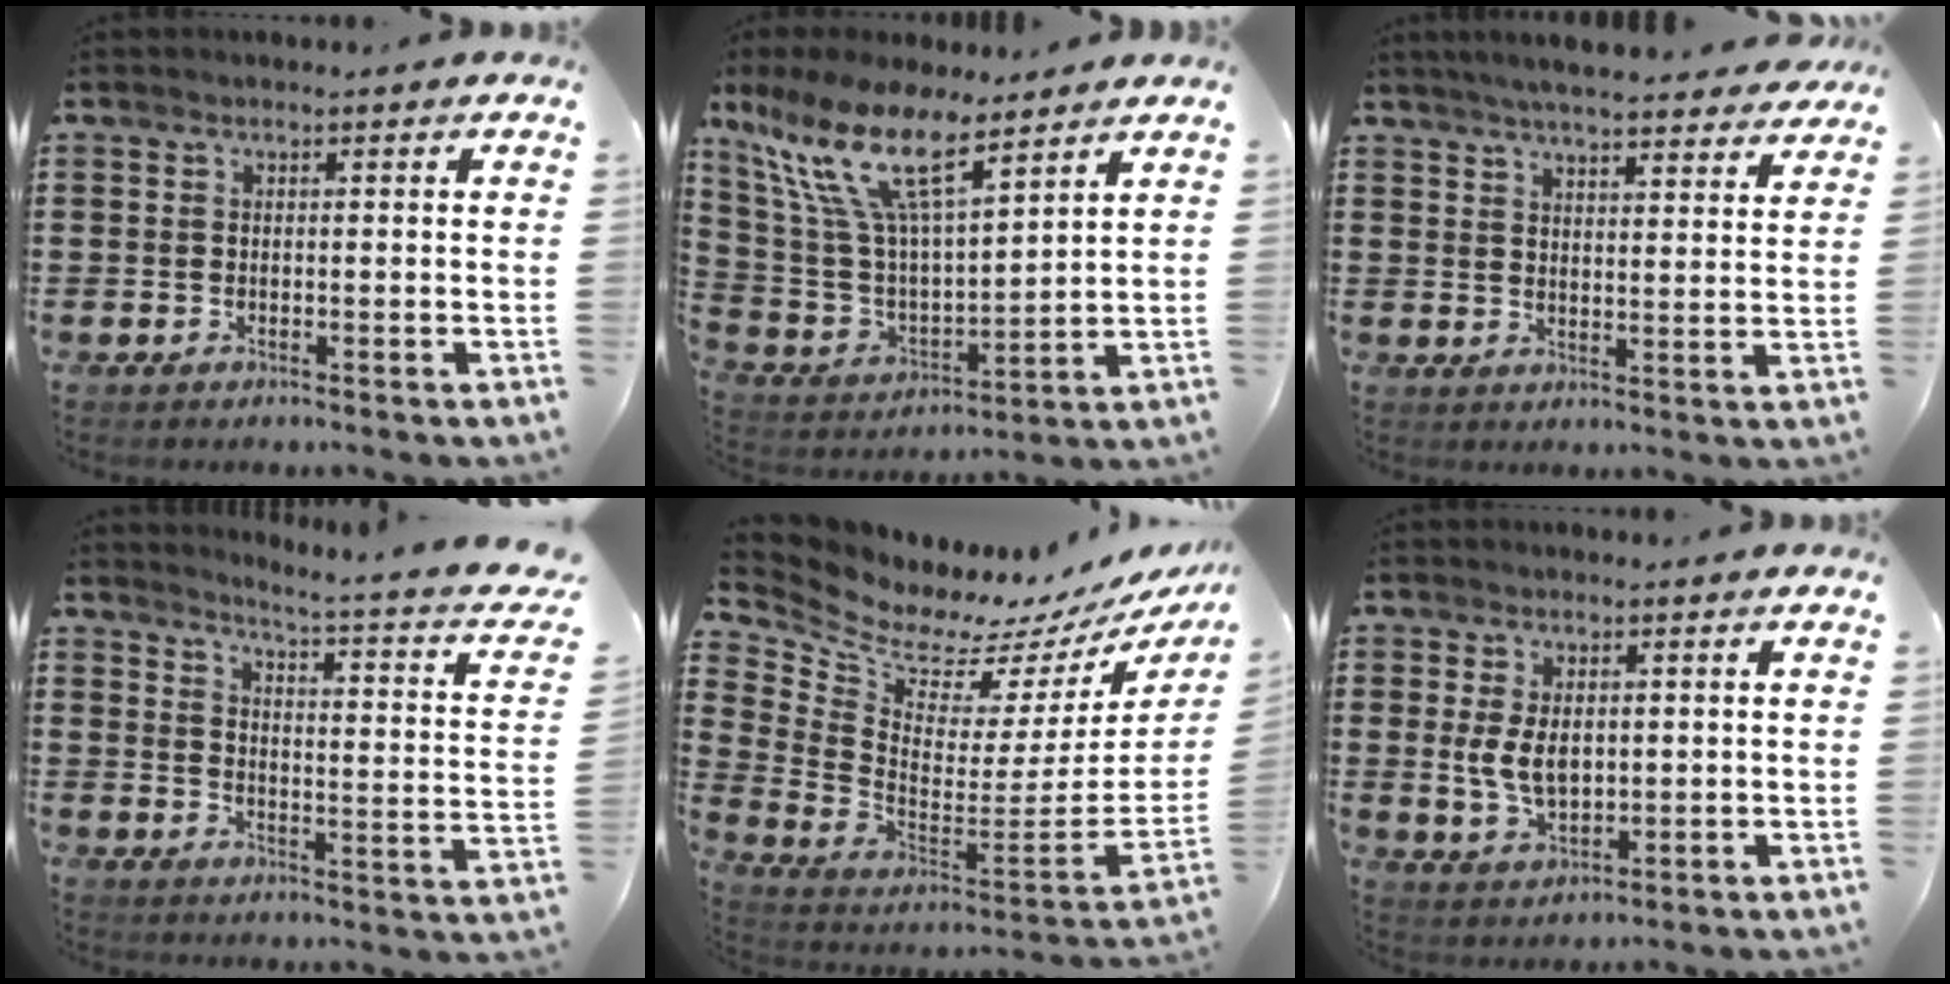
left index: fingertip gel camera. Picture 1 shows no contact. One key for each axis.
{"total": 13.6, "fx": 8.9, "fy": 3.6, "fz": 9.6, "tx": -0.230, "ty": -0.046, "tz": 0.154}
{"total": 5.2, "fx": 5.0, "fy": 0.0, "fz": 1.5, "tx": -0.046, "ty": -0.023, "tz": 0.090}
{"total": 3.3, "fx": 2.4, "fy": -1.0, "fz": 2.0, "tx": -0.056, "ty": -0.035, "tz": 0.028}
{"total": 4.7, "fx": 4.0, "fy": 2.0, "fz": 1.3, "tx": -0.052, "ty": -0.060, "tz": 0.062}
{"total": 5.3, "fx": 0.7, "fy": 3.2, "fz": 4.2, "tx": -0.092, "ty": 0.001, "tz": 0.009}